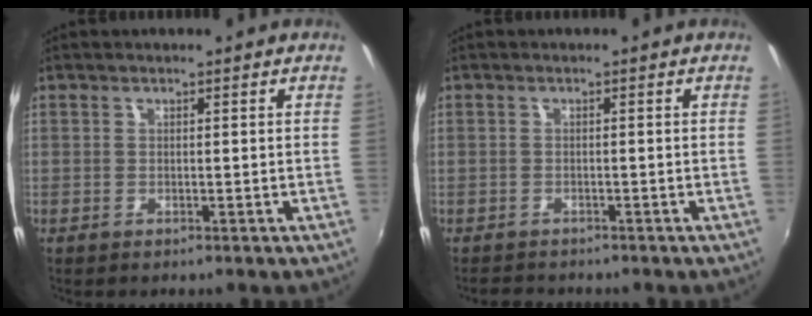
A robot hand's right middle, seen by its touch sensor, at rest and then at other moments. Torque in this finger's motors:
{"motor_torque": [0.16, -0.44, -0.30, -0.06]}